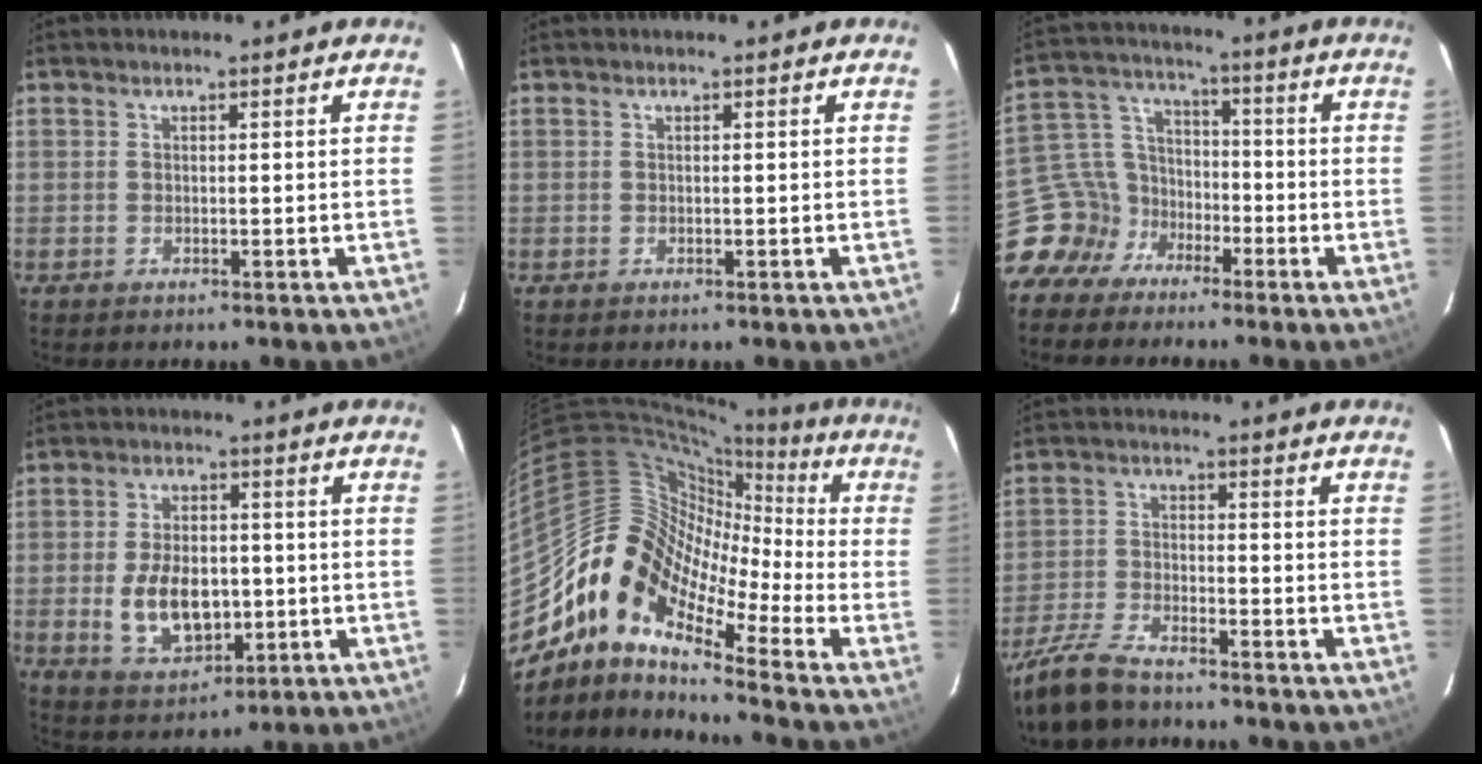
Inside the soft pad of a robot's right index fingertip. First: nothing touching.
{"total": 0.0}
{"total": 9.7, "force": [-6.7, 6.9, 1.3], "torque": [-0.050, 0.041, -0.136]}
{"total": 11.0, "force": [-1.8, 6.7, 8.5], "torque": [-0.173, -0.002, -0.016]}
{"total": 13.7, "force": [-7.2, 7.3, 9.1], "torque": [-0.144, 0.009, -0.163]}
{"total": 10.2, "force": [-8.4, 3.3, 4.9], "torque": [-0.128, -0.012, -0.167]}